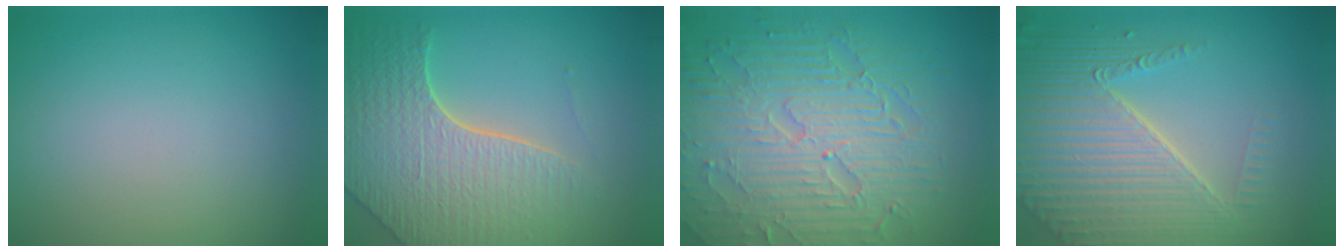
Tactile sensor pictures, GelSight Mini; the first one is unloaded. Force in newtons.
{"total": 7.6, "press": 5.8, "slide": 4.9}
{"total": 8.9, "press": 6.3, "slide": 6.3}
{"total": 8.9, "press": 5.9, "slide": 6.7}